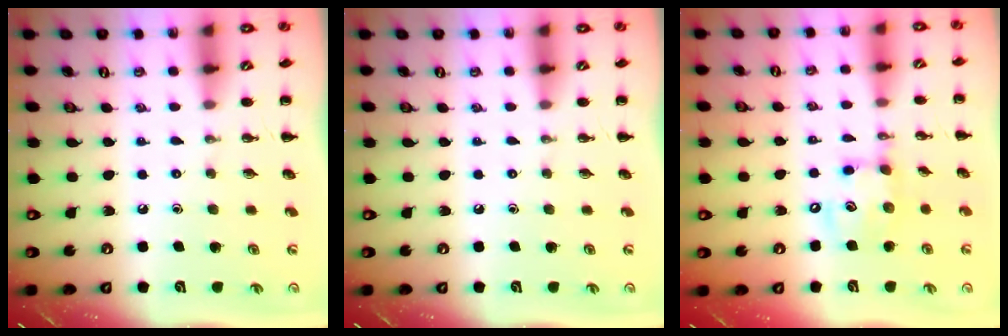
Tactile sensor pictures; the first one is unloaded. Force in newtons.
{"total": 0.0}
{"total": 11.6, "press": 11.4, "slide": 2.1}